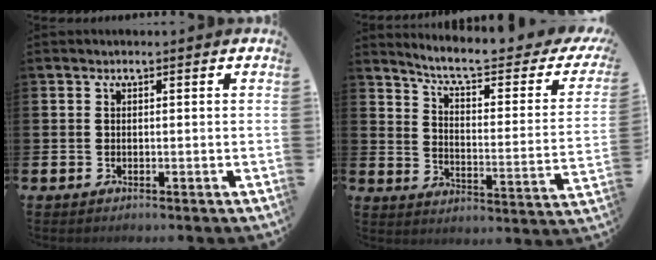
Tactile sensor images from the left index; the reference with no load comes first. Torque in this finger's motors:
{"motor_torque": [0.12, -0.63, 0.55, 0.14]}